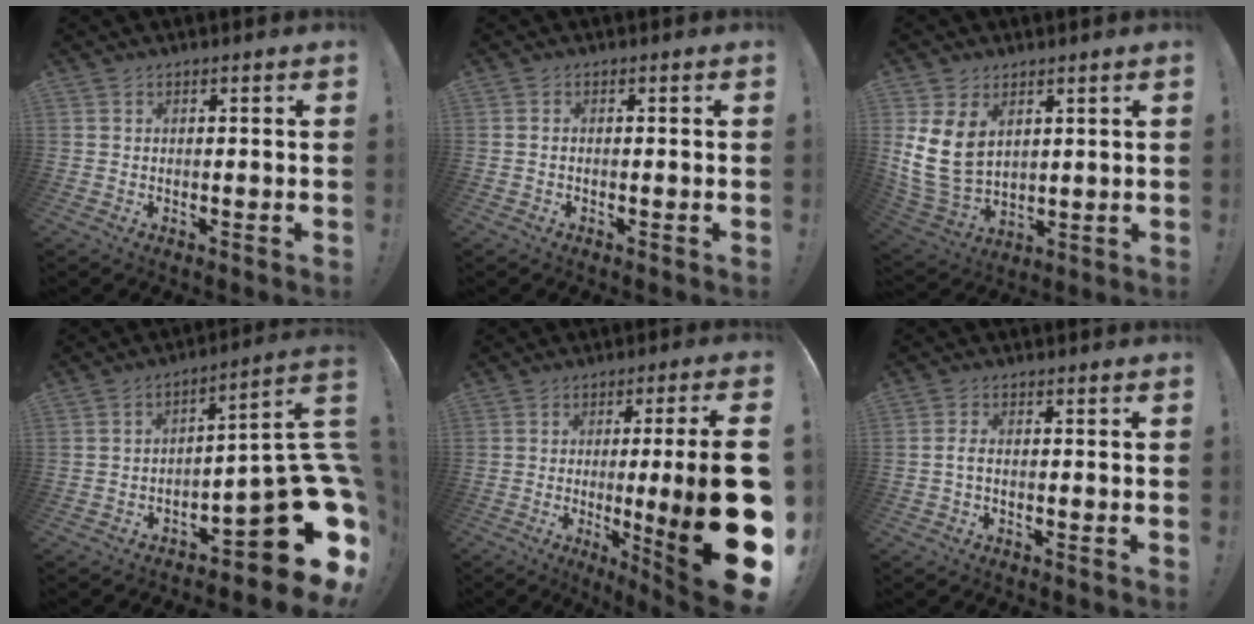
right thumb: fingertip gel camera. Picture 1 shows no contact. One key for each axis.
{"total": 0.6, "fx": -0.4, "fy": 0.2, "fz": 0.4, "tx": -0.009, "ty": 0.002, "tz": -0.007}
{"total": 12.1, "fx": 3.4, "fy": 8.7, "fz": 7.7, "tx": -0.166, "ty": -0.021, "tz": 0.072}
{"total": 19.1, "fx": -6.5, "fy": 6.2, "fz": 16.8, "tx": -0.216, "ty": 0.020, "tz": -0.099}
{"total": 23.6, "fx": -2.4, "fy": 1.6, "fz": 23.4, "tx": -0.331, "ty": -0.025, "tz": -0.020}
{"total": 2.2, "fx": -0.7, "fy": 0.5, "fz": 2.0, "tx": -0.043, "ty": 0.002, "tz": -0.015}